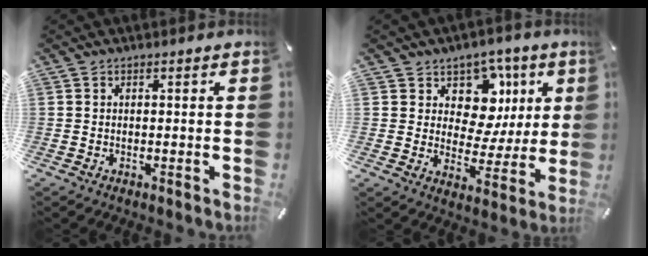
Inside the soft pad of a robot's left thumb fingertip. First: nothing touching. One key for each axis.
{"total": 11.2, "fx": 4.4, "fy": 9.0, "fz": 4.9, "tx": -0.049, "ty": -0.043, "tz": 0.079}